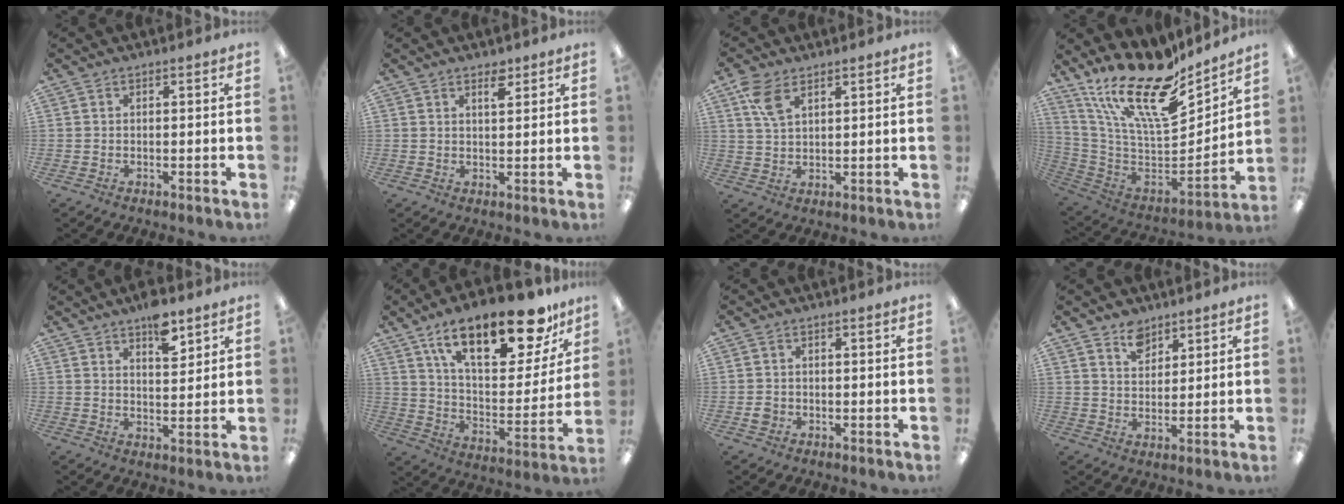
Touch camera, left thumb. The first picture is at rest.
{"total": 2.9, "force": [2.2, 0.9, 1.7], "torque": [-0.014, -0.010, 0.034]}
{"total": 6.6, "force": [4.1, 3.0, 4.2], "torque": [-0.093, -0.005, 0.078]}
{"total": 23.9, "force": [16.7, 8.4, 14.9], "torque": [-0.284, -0.128, 0.291]}
{"total": 7.5, "force": [5.5, 3.0, 4.2], "torque": [-0.048, -0.035, 0.091]}
{"total": 25.5, "force": [16.4, 10.0, 16.8], "torque": [-0.253, -0.091, 0.270]}
{"total": 1.8, "force": [-0.2, 1.5, 1.0], "torque": [-0.019, 0.004, -0.005]}
{"total": 5.8, "force": [4.5, 3.3, 1.5], "torque": [-0.019, -0.019, 0.082]}